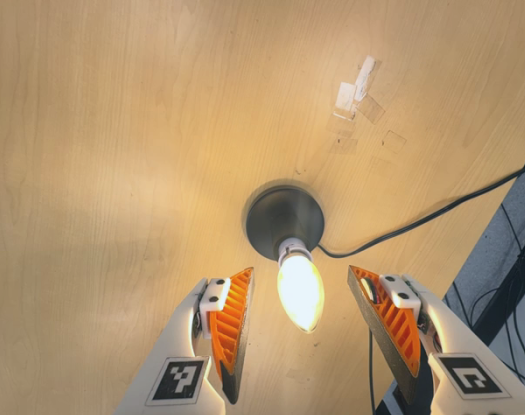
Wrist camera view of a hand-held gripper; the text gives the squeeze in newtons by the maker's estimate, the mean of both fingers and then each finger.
{"total": 0.0}